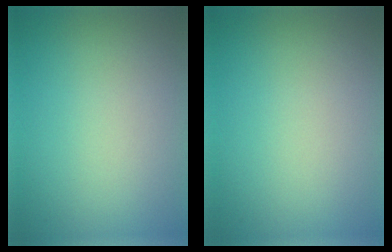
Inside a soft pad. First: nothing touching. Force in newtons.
{"total": 0.0}